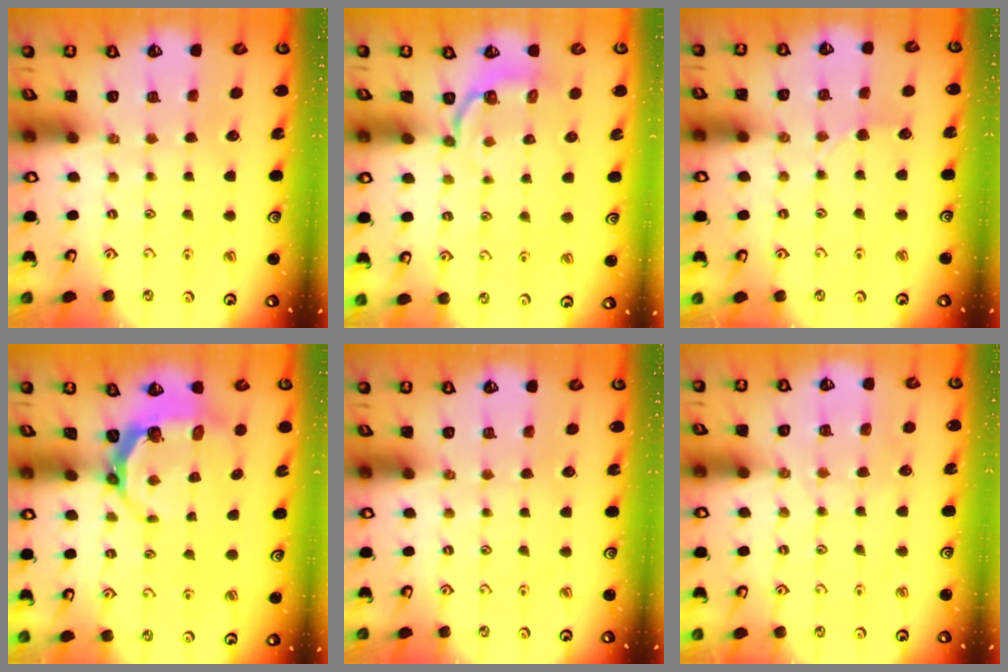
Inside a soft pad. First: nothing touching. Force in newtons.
{"total": 4.4, "press": 3.8, "slide": 2.3}
{"total": 4.5, "press": 4.4, "slide": 0.5}
{"total": 6.8, "press": 5.7, "slide": 3.8}
{"total": 0.0}
{"total": 5.7, "press": 5.6, "slide": 0.8}